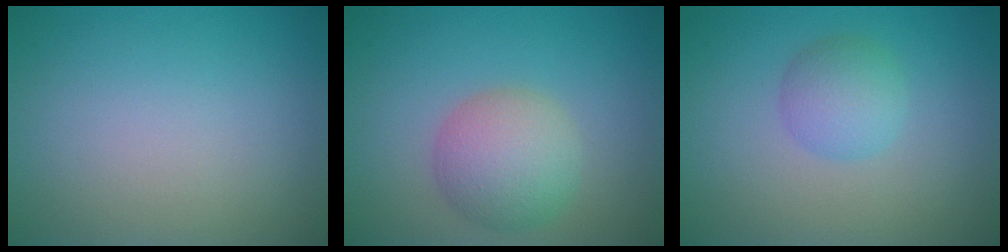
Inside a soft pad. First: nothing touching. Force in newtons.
{"total": 4.7, "press": 4.7, "slide": 0.2}
{"total": 2.7, "press": 2.7, "slide": 0.0}